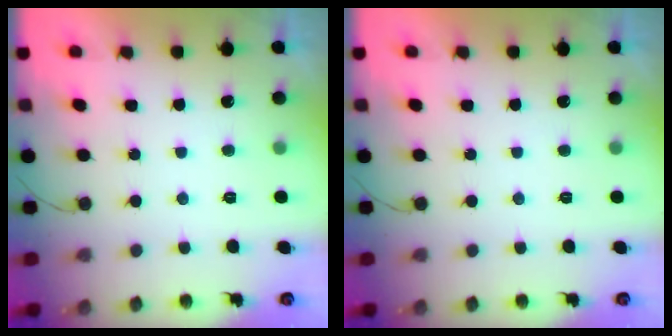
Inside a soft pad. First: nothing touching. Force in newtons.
{"total": 0.0}